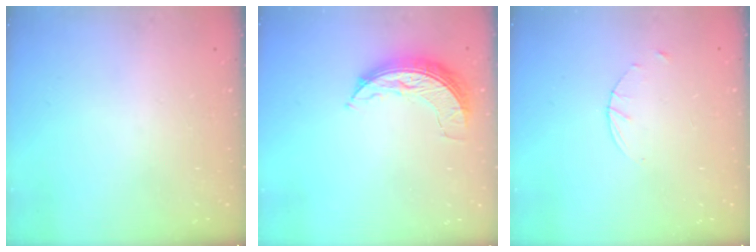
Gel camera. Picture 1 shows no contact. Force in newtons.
{"total": 8.3, "press": 8.3, "slide": 0.5}
{"total": 1.6, "press": 1.6, "slide": 0.2}